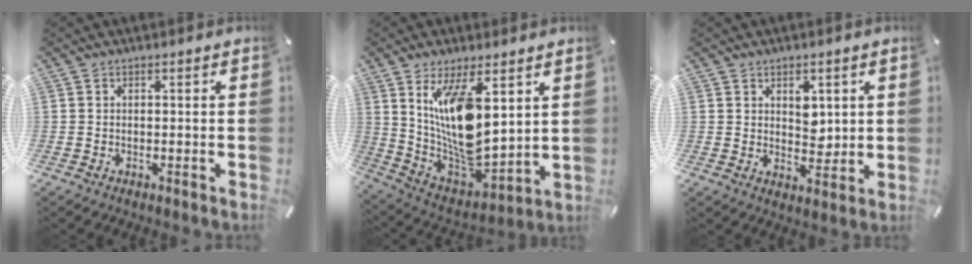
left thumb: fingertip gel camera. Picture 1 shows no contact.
{"total": 15.2, "force": [7.0, 6.6, 11.8], "torque": [-0.252, -0.055, 0.124]}
{"total": 4.8, "force": [2.3, 3.6, 2.2], "torque": [-0.011, -0.016, 0.034]}